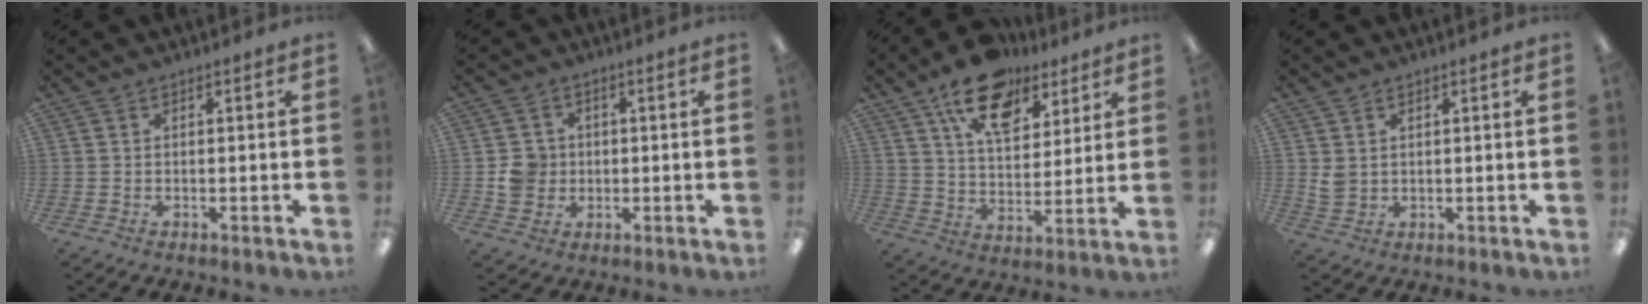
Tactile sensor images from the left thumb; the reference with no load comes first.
{"total": 5.5, "force": [-0.2, 5.3, 1.5], "torque": [-0.020, 0.010, -0.003]}
{"total": 16.0, "force": [10.4, 8.5, 8.7], "torque": [-0.133, -0.045, 0.185]}
{"total": 2.8, "force": [1.2, 2.0, 1.5], "torque": [-0.031, 0.002, 0.023]}